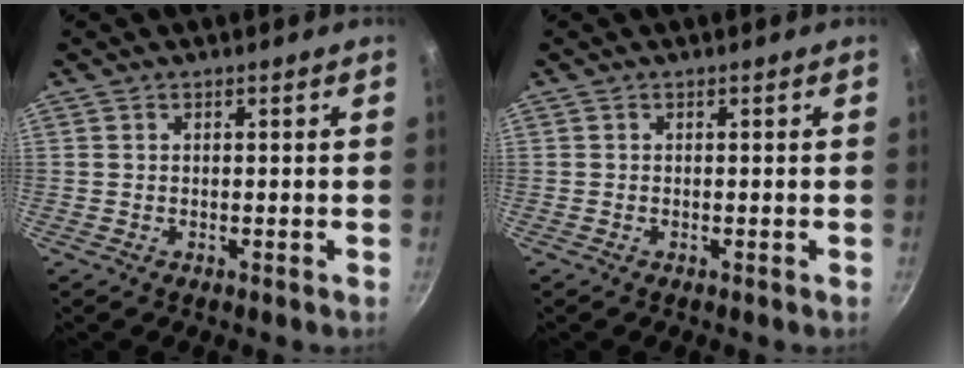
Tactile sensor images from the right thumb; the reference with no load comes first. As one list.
[{"total": 0.0}]